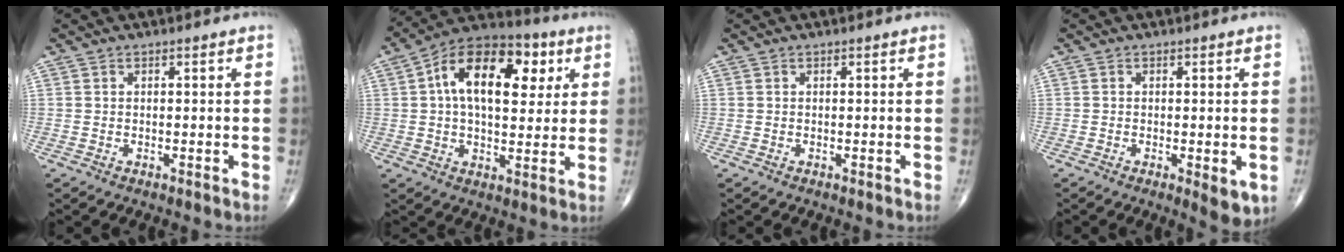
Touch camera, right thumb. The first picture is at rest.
{"total": 18.7, "force": [5.0, 10.6, 14.5], "torque": [-0.198, 0.015, 0.068]}
{"total": 0.0}
{"total": 4.4, "force": [-1.2, 1.5, 3.9], "torque": [-0.052, -0.011, -0.016]}